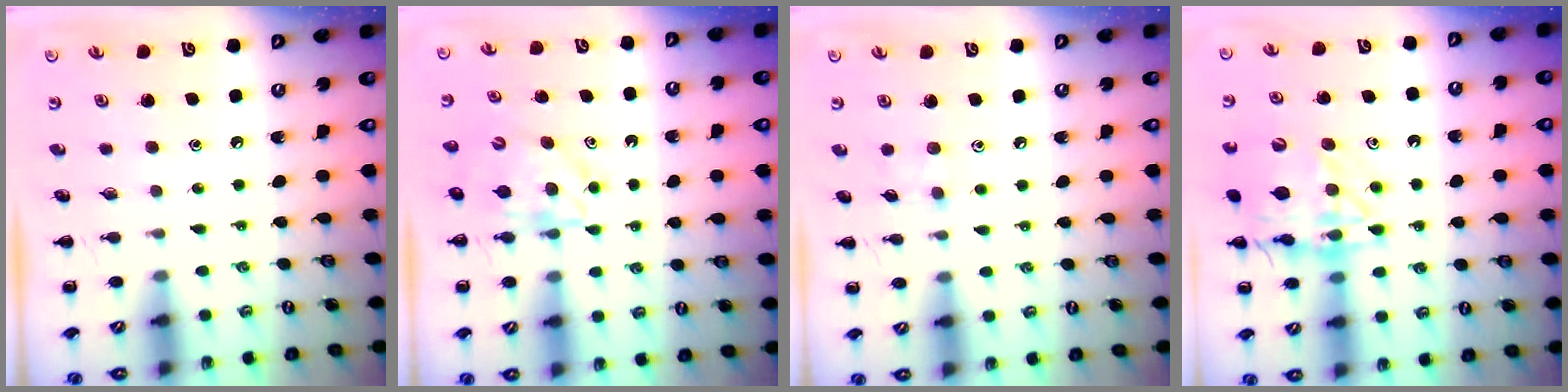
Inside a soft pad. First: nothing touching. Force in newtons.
{"total": 5.8, "press": 5.8, "slide": 0.5}
{"total": 3.8, "press": 3.6, "slide": 1.2}
{"total": 16.8, "press": 16.7, "slide": 1.6}